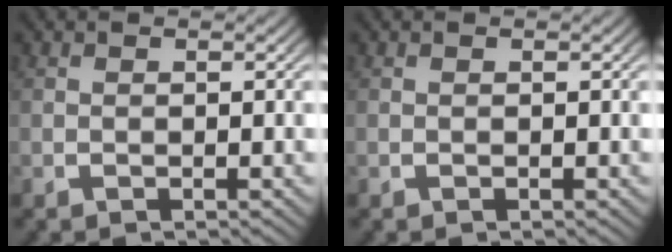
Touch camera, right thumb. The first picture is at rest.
{"total": 0.0}